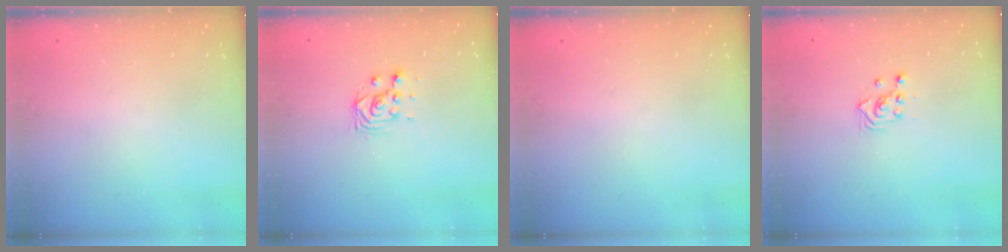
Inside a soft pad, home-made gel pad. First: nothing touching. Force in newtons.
{"total": 3.8, "press": 3.7, "slide": 0.6}
{"total": 0.0}
{"total": 2.3, "press": 2.3, "slide": 0.3}